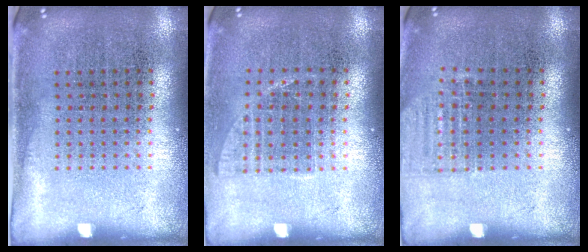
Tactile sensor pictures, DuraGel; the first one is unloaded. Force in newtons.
{"total": 1.0, "press": 0.8, "slide": 0.5}
{"total": 0.9, "press": 0.9, "slide": 0.1}